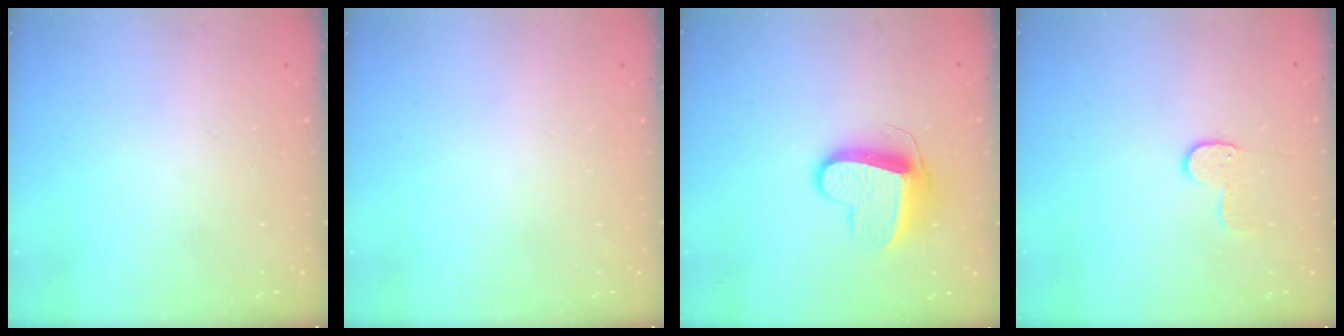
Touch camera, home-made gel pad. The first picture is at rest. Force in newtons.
{"total": 0.0}
{"total": 10.7, "press": 10.7, "slide": 0.5}
{"total": 6.5, "press": 6.4, "slide": 0.4}